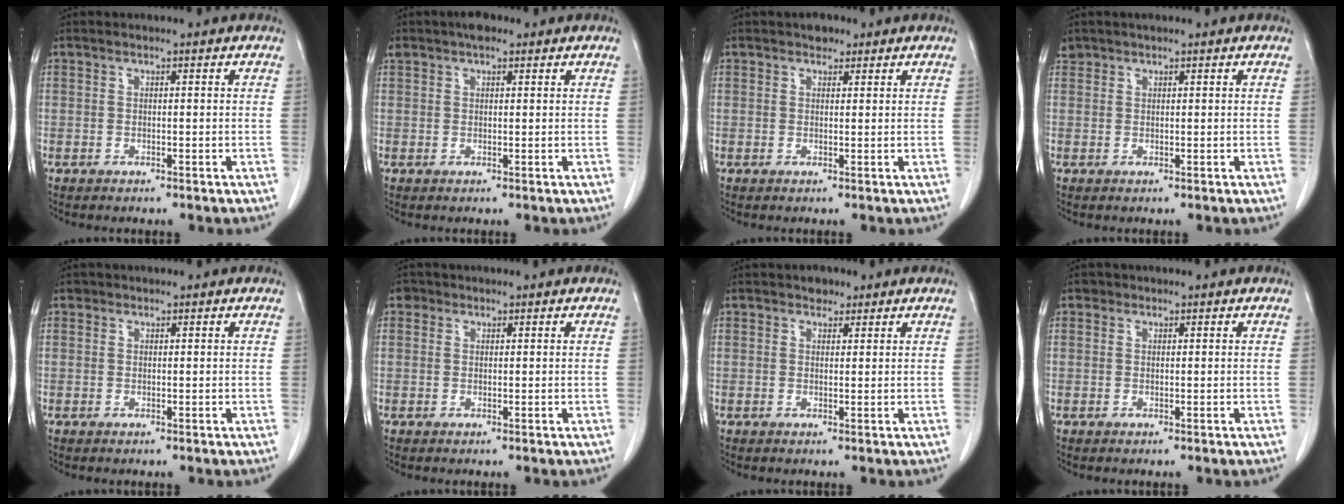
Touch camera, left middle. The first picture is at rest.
{"total": 2.6, "force": [1.8, 1.1, 1.4], "torque": [-0.028, 0.015, 0.028]}
{"total": 1.8, "force": [1.3, 1.1, 0.5], "torque": [-0.010, 0.005, 0.018]}
{"total": 1.3, "force": [1.1, 0.5, 0.1], "torque": [-0.008, 0.015, 0.022]}
{"total": 0.5, "force": [0.3, 0.4, 0.0], "torque": [0.000, 0.001, 0.006]}
{"total": 1.3, "force": [0.7, 1.1, 0.1], "torque": [0.005, 0.005, 0.007]}
{"total": 1.8, "force": [1.3, 1.2, 0.4], "torque": [-0.007, 0.002, 0.018]}
{"total": 0.7, "force": [0.4, 0.5, 0.0], "torque": [0.002, 0.002, 0.005]}